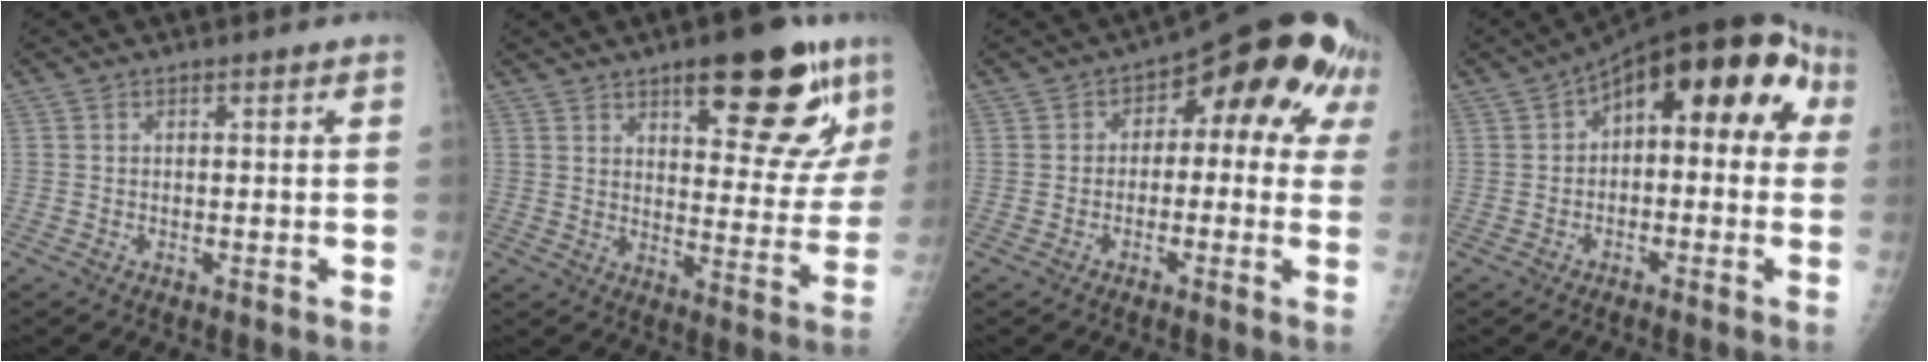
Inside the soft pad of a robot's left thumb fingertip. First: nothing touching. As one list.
[{"total": 19.2, "force": [11.0, 6.7, 14.2], "torque": [-0.146, -0.049, 0.153]}, {"total": 12.9, "force": [3.2, 7.3, 10.2], "torque": [-0.072, 0.032, 0.027]}, {"total": 15.9, "force": [3.0, 8.1, 13.4], "torque": [-0.134, 0.052, 0.027]}]